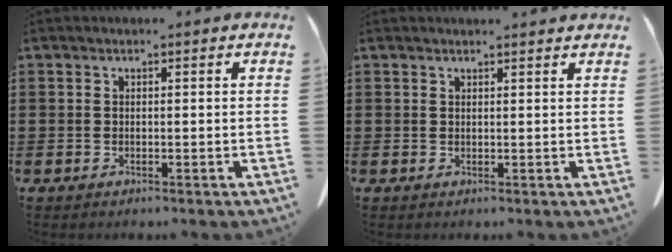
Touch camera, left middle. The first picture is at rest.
{"total": 0.9, "force": [0.9, -0.1, 0.2], "torque": [-0.006, -0.002, 0.018]}